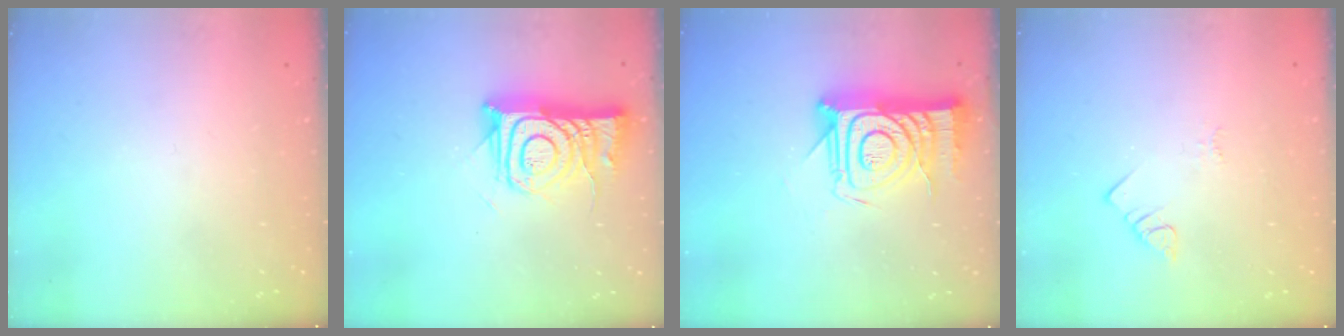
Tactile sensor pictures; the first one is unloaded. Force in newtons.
{"total": 11.6, "press": 11.5, "slide": 1.0}
{"total": 16.2, "press": 16.2, "slide": 1.1}
{"total": 2.0, "press": 2.0, "slide": 0.4}